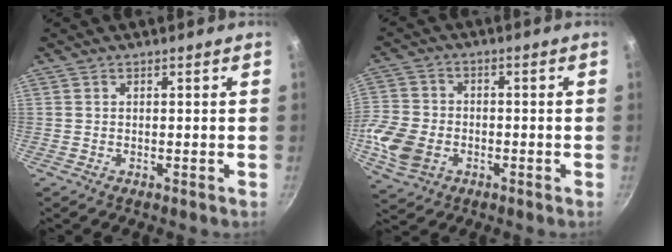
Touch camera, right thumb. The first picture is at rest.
{"total": 11.6, "force": [-3.4, 8.8, 6.7], "torque": [-0.139, 0.018, -0.072]}